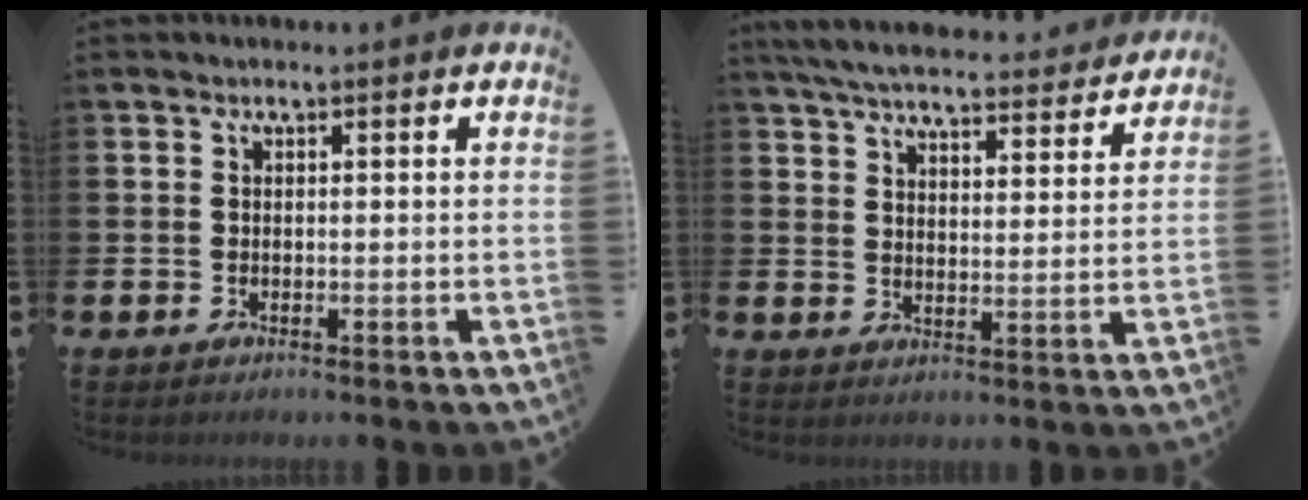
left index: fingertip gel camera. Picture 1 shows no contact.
{"total": 6.4, "force": [6.2, 0.8, 1.5], "torque": [-0.051, -0.040, 0.109]}